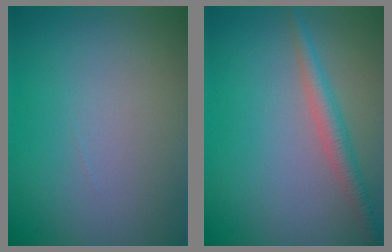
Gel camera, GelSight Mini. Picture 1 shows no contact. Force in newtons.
{"total": 2.8, "press": 2.8, "slide": 0.1}